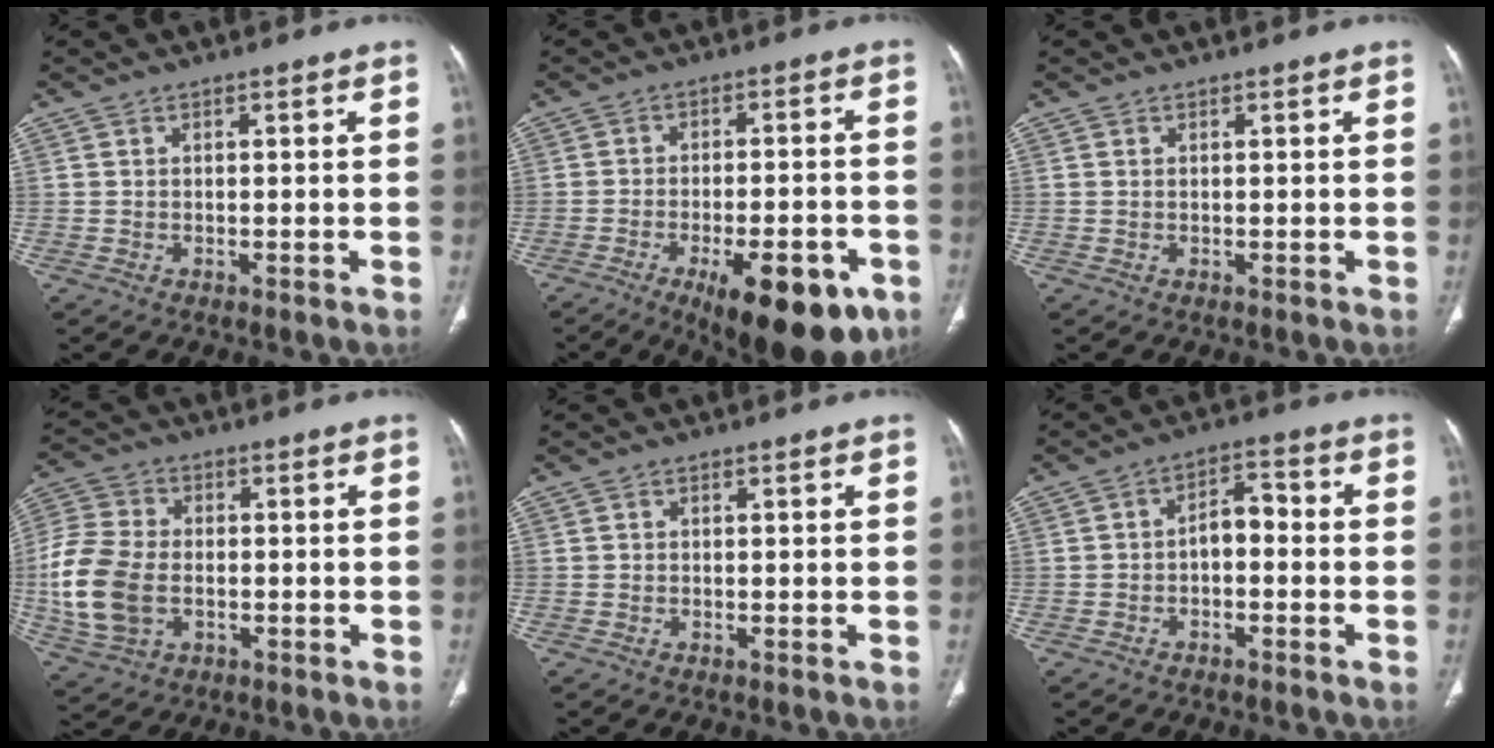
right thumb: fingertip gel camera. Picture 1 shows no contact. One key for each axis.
{"total": 17.2, "fx": -8.6, "fy": 6.6, "fz": 13.4, "tx": -0.147, "ty": 0.027, "tz": -0.110}
{"total": 0.0}
{"total": 14.0, "fx": -2.1, "fy": 9.6, "fz": 10.0, "tx": -0.220, "ty": 0.008, "tz": -0.037}
{"total": 0.0}
{"total": 5.1, "fx": -1.2, "fy": 3.0, "fz": 4.0, "tx": -0.051, "ty": 0.032, "tz": -0.028}